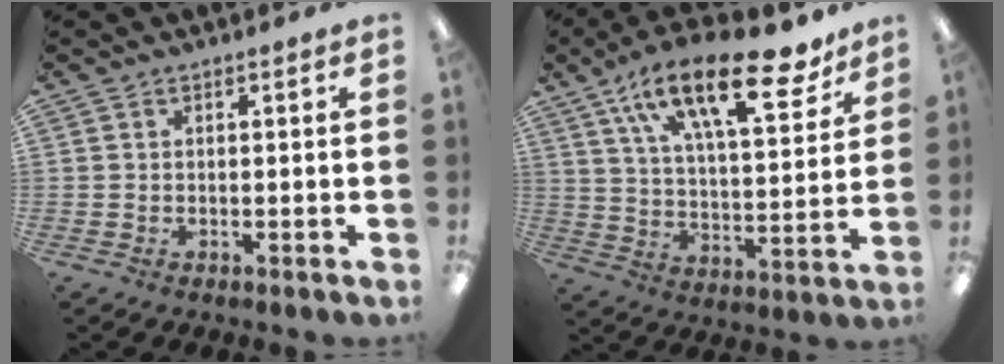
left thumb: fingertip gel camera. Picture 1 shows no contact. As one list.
[{"total": 24.0, "force": [14.8, 9.3, 16.4], "torque": [-0.247, -0.079, 0.243]}]